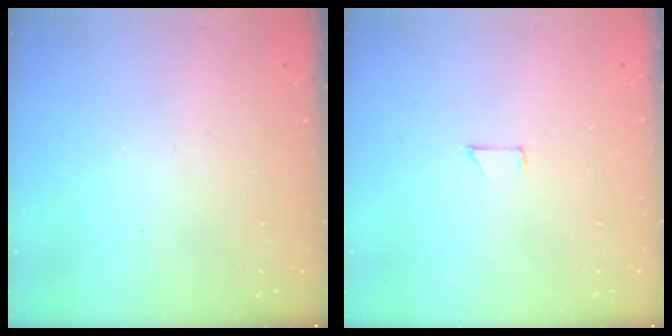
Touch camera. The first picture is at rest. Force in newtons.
{"total": 3.4, "press": 3.4, "slide": 0.3}